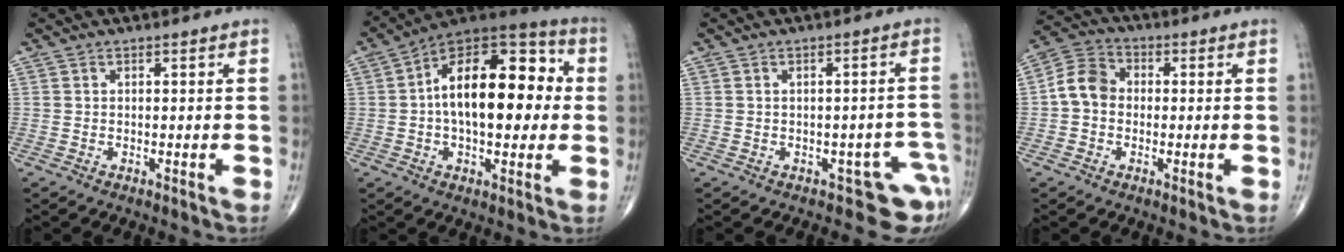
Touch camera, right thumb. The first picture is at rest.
{"total": 21.5, "force": [1.5, 11.2, 18.4], "torque": [-0.260, 0.036, 0.012]}
{"total": 5.5, "force": [-3.0, 3.1, 3.4], "torque": [0.000, 0.026, -0.035]}
{"total": 7.0, "force": [-0.4, 5.7, 4.0], "torque": [-0.061, 0.025, -0.022]}